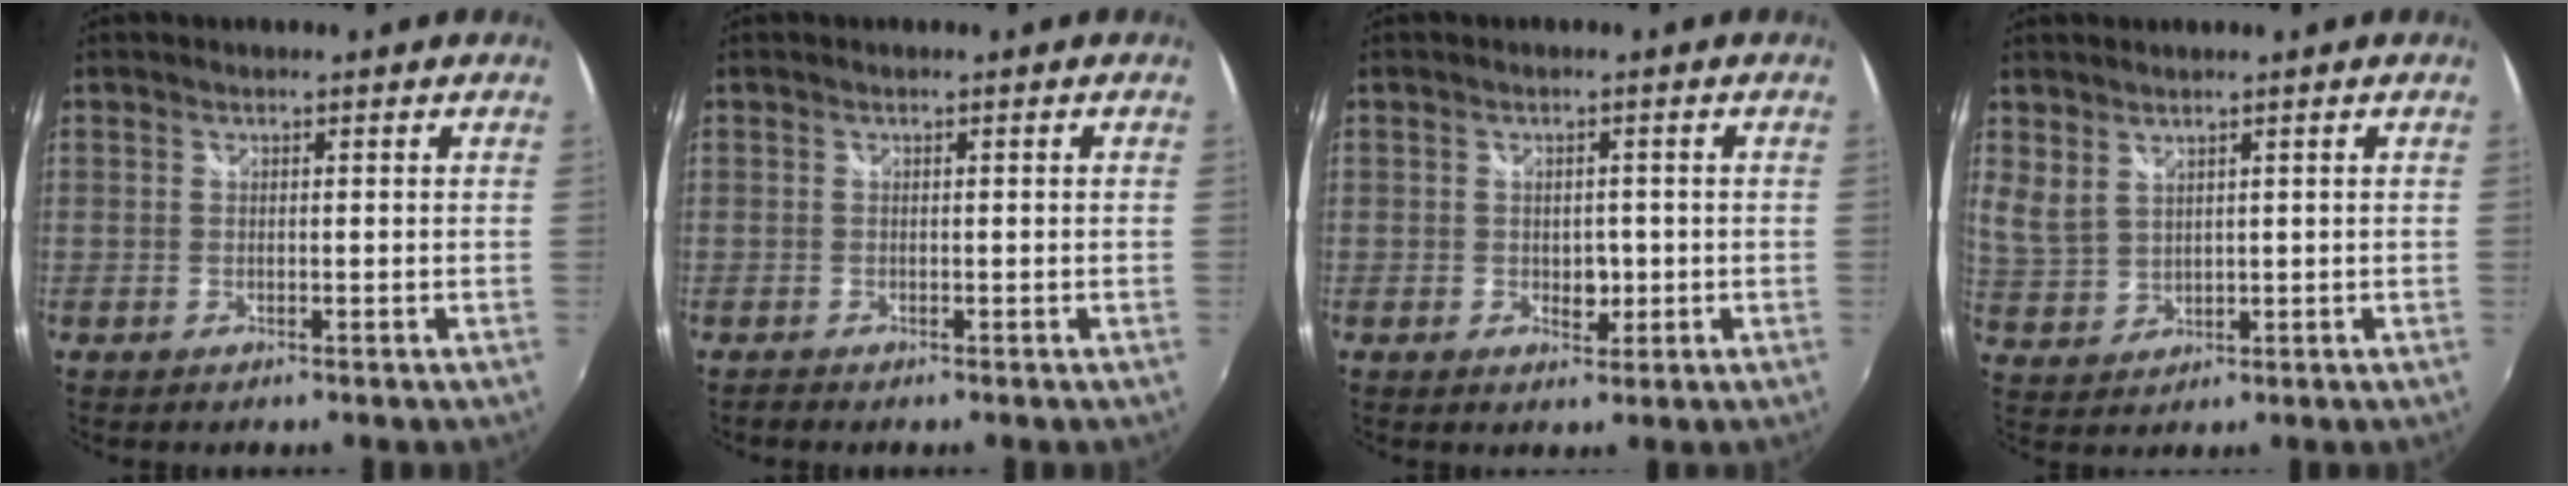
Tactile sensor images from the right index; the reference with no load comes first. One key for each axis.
{"total": 1.0, "fx": -0.8, "fy": 0.1, "fz": 0.5, "tx": -0.009, "ty": 0.000, "tz": -0.015}
{"total": 2.6, "fx": -0.3, "fy": 2.1, "fz": 1.6, "tx": -0.023, "ty": 0.003, "tz": 0.000}
{"total": 4.0, "fx": 2.7, "fy": 2.2, "fz": 1.9, "tx": -0.039, "ty": 0.003, "tz": 0.065}